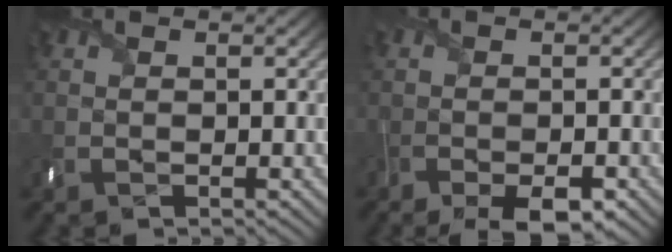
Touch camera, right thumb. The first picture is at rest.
{"total": 5.0, "force": [-3.4, 1.8, 3.2], "torque": [-0.060, -0.012, -0.056]}